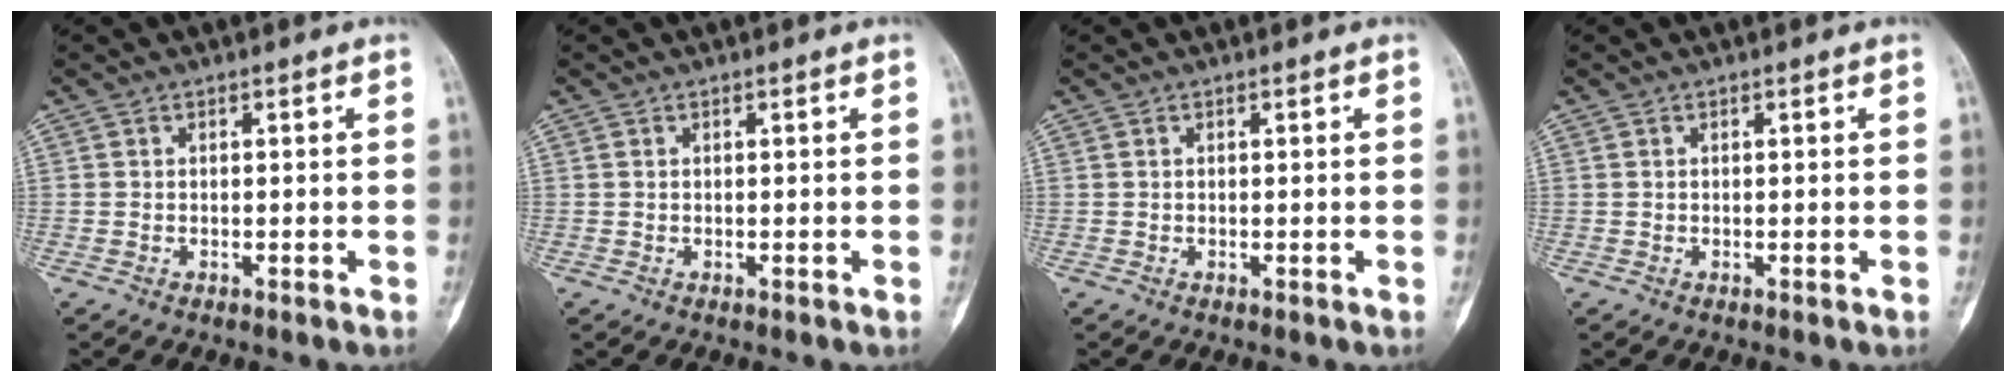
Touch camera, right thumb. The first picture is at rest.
{"total": 0.0}
{"total": 0.0}
{"total": 0.0}